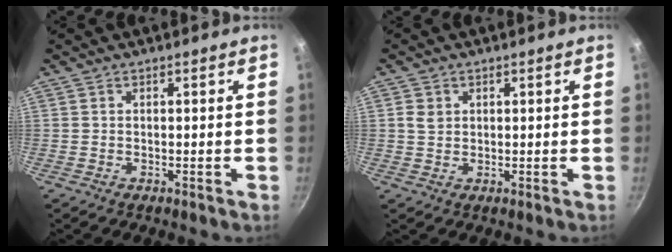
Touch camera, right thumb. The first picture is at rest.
{"total": 2.4, "force": [0.7, 2.0, 1.2], "torque": [-0.017, -0.003, 0.016]}